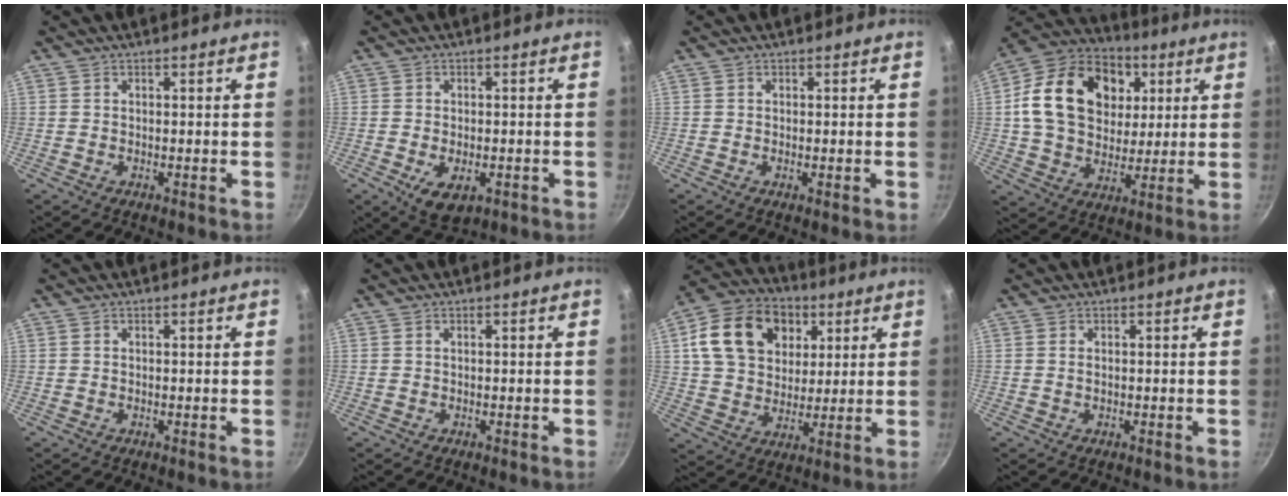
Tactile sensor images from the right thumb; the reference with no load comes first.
{"total": 6.1, "force": [-2.0, 3.5, 4.5], "torque": [-0.064, -0.003, -0.020]}
{"total": 0.8, "force": [-0.1, 0.1, 0.8], "torque": [-0.013, -0.002, -0.002]}
{"total": 22.5, "force": [5.6, 16.8, 13.9], "torque": [-0.214, 0.007, 0.090]}
{"total": 0.0}
{"total": 0.0}
{"total": 18.6, "force": [6.2, 14.1, 10.5], "torque": [-0.160, 0.004, 0.099]}
{"total": 0.7, "force": [0.1, 0.4, 0.6], "torque": [-0.012, 0.000, 0.000]}